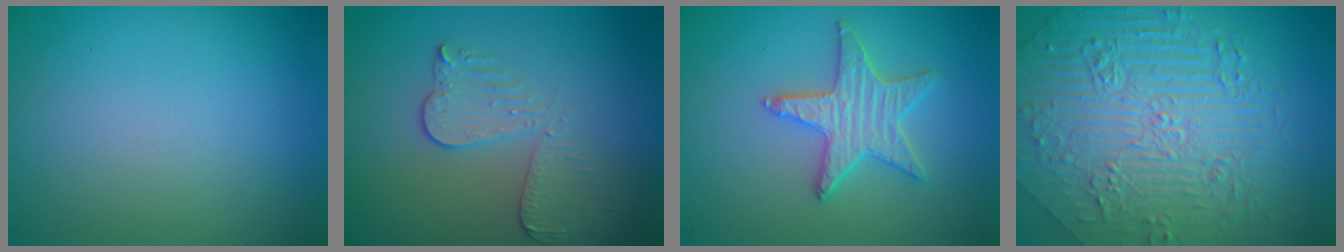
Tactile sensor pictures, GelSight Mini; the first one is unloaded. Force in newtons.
{"total": 3.4, "press": 3.0, "slide": 1.6}
{"total": 3.5, "press": 3.4, "slide": 0.8}
{"total": 8.4, "press": 6.7, "slide": 5.1}